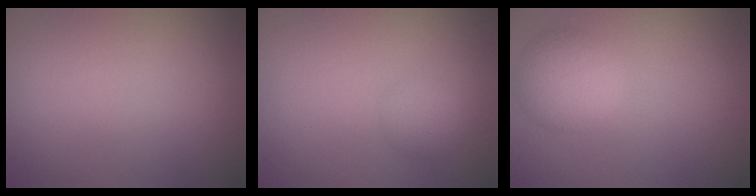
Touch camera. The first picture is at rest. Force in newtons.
{"total": 1.9, "press": 1.9, "slide": 0.1}
{"total": 2.8, "press": 2.8, "slide": 0.3}